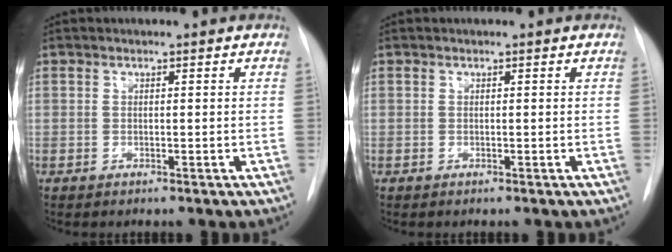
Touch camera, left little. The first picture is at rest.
{"total": 0.0}